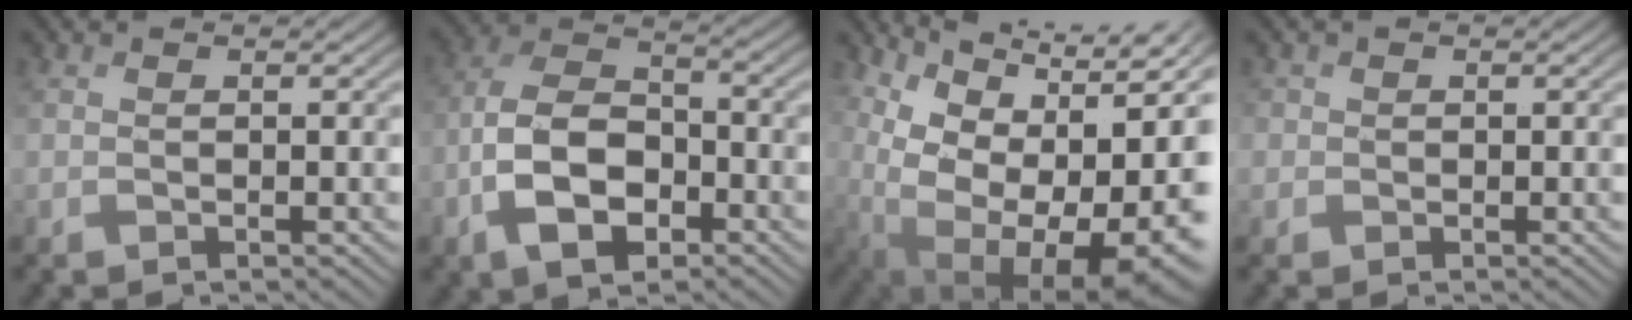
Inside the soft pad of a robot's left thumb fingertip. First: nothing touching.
{"total": 9.5, "force": [-4.4, 5.4, 6.4], "torque": [-0.137, 0.001, -0.086]}
{"total": 15.1, "force": [3.9, 9.3, 11.2], "torque": [-0.203, -0.006, 0.116]}
{"total": 1.1, "force": [-0.2, 0.6, -0.9], "torque": [0.018, -0.002, 0.005]}